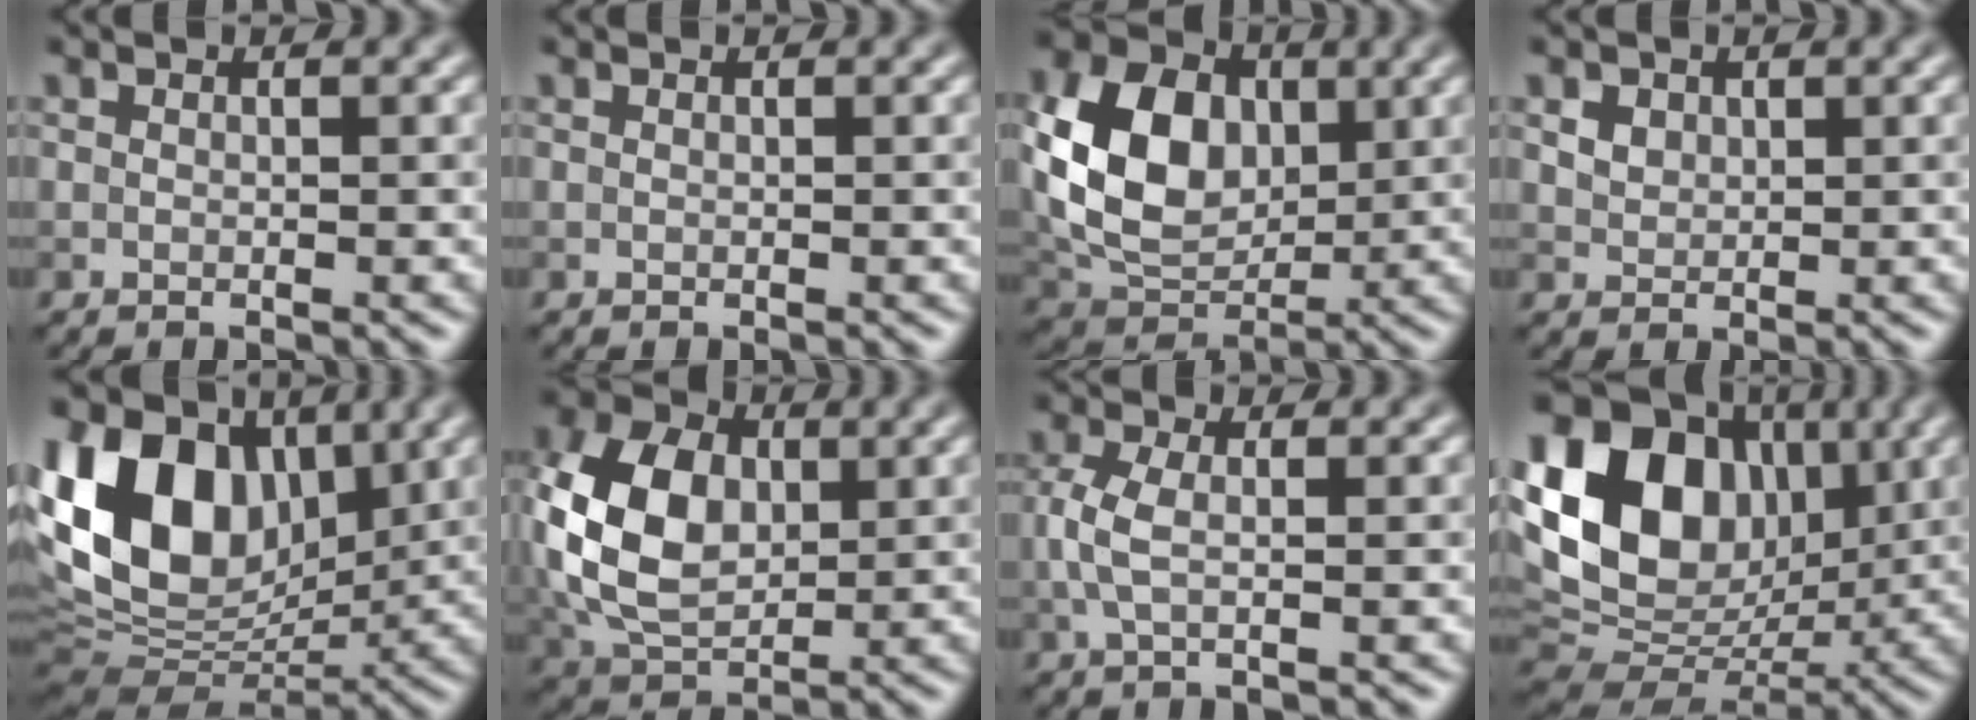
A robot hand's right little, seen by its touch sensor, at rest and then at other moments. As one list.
[{"total": 0.0}, {"total": 9.6, "force": [1.2, 6.9, 6.6], "torque": [-0.145, 0.005, 0.020]}, {"total": 2.3, "force": [1.2, 1.7, 1.1], "torque": [-0.026, 0.007, 0.022]}, {"total": 15.6, "force": [4.4, 10.4, 10.7], "torque": [-0.200, 0.020, 0.078]}, {"total": 10.2, "force": [1.0, 7.1, 7.3], "torque": [-0.168, 0.012, 0.011]}, {"total": 2.6, "force": [-0.2, 1.0, 2.4], "torque": [-0.060, 0.003, -0.006]}, {"total": 16.4, "force": [3.7, 12.1, 10.4], "torque": [-0.204, 0.028, 0.063]}]